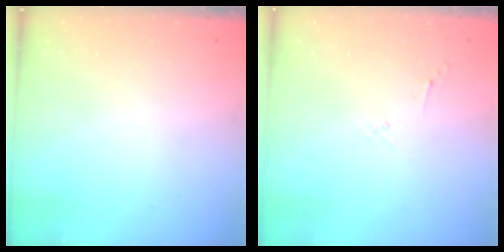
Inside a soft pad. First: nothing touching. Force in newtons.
{"total": 2.8, "press": 2.7, "slide": 0.6}